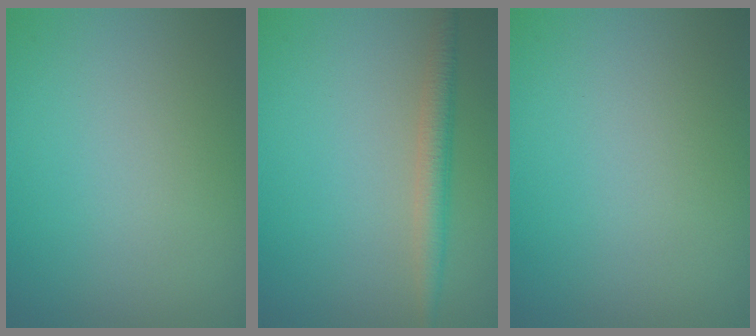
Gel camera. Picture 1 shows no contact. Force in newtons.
{"total": 2.4, "press": 2.4, "slide": 0.1}
{"total": 0.0}